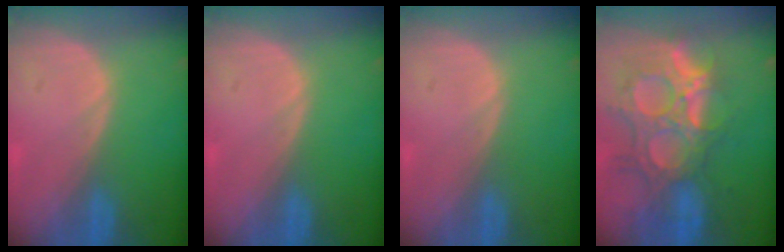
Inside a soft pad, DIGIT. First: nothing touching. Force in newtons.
{"total": 0.0}
{"total": 0.0}
{"total": 13.4, "press": 11.4, "slide": 7.0}